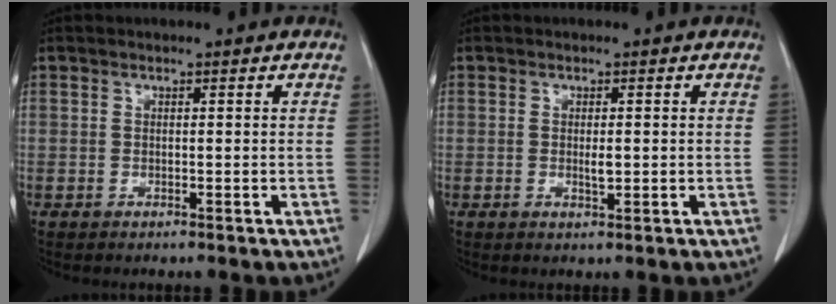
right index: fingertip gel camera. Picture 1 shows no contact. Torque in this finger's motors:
{"motor_torque": [0.62, 0.28, 0.18, 0.03]}